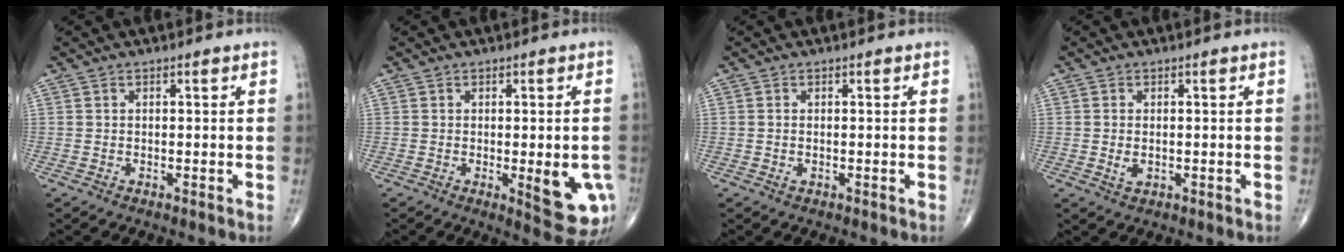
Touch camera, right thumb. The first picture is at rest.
{"total": 11.1, "force": [-2.4, 3.4, 10.2], "torque": [-0.102, -0.017, -0.021]}
{"total": 0.7, "force": [-0.2, 0.4, 0.5], "torque": [-0.012, 0.003, -0.001]}
{"total": 2.1, "force": [-0.2, 1.3, 1.6], "torque": [-0.031, -0.003, -0.002]}